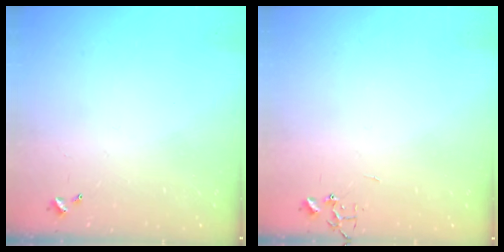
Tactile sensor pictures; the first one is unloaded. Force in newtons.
{"total": 0.0}